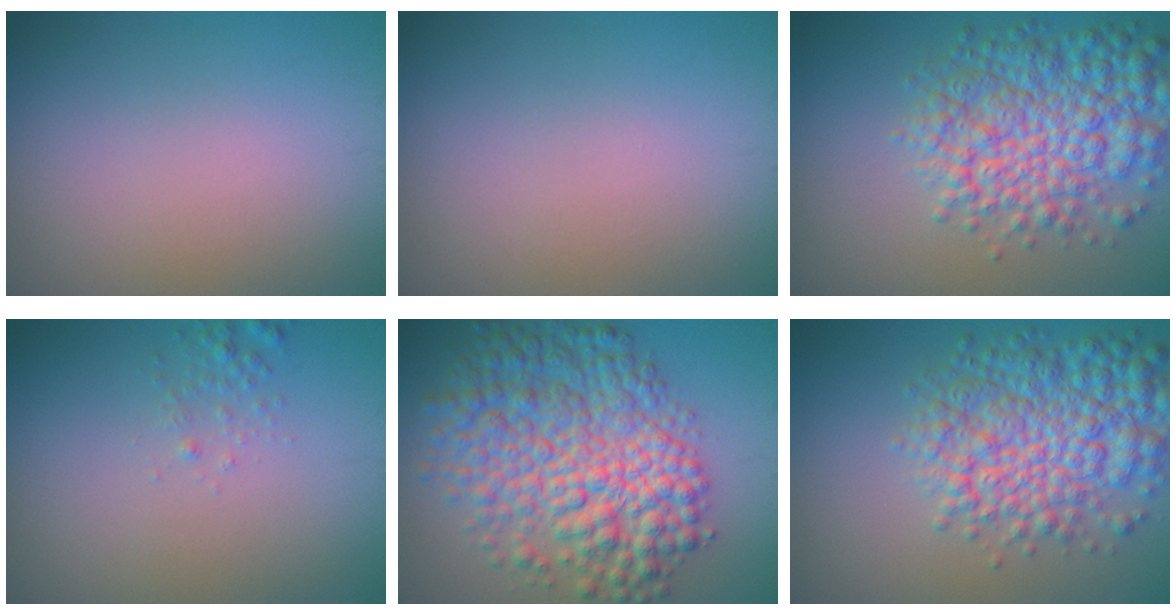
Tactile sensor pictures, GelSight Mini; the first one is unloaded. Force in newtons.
{"total": 0.0}
{"total": 8.0, "press": 8.0, "slide": 0.2}
{"total": 0.9, "press": 0.9, "slide": 0.1}
{"total": 9.8, "press": 9.8, "slide": 0.1}
{"total": 8.0, "press": 8.0, "slide": 0.2}